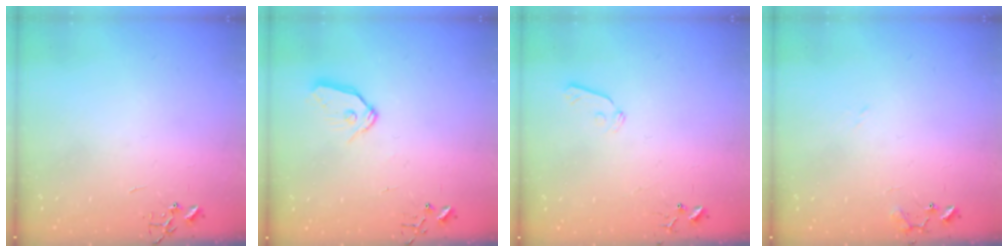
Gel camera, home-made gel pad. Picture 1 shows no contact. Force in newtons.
{"total": 8.9, "press": 8.8, "slide": 0.6}
{"total": 5.9, "press": 5.8, "slide": 0.6}
{"total": 9.5, "press": 9.5, "slide": 0.7}